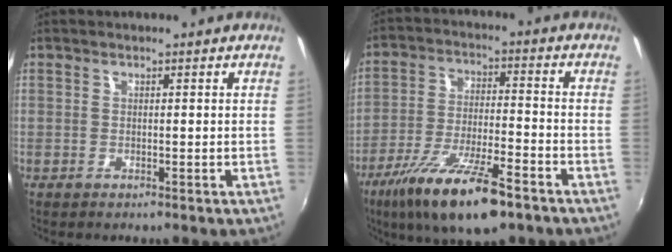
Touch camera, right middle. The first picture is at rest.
{"total": 16.0, "force": [-10.6, 4.0, 11.3], "torque": [-0.225, -0.037, -0.185]}